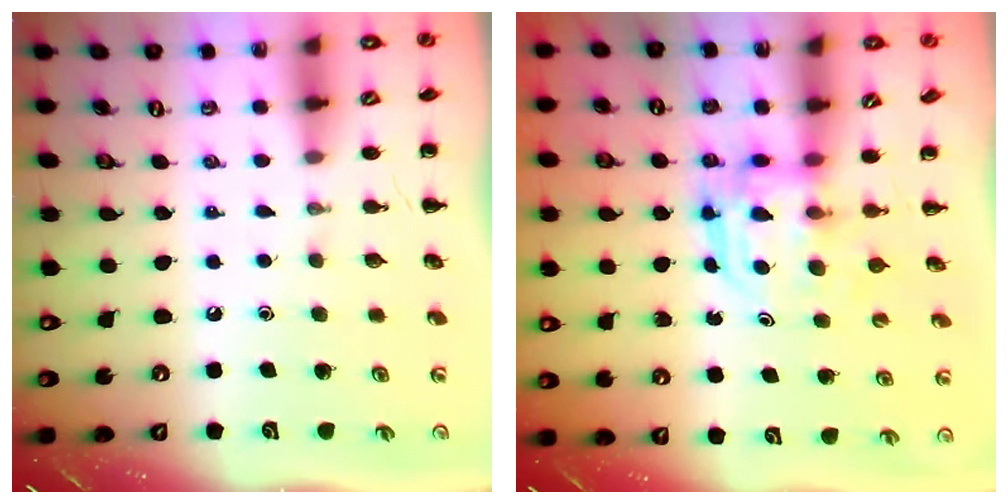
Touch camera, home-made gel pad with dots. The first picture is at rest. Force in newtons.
{"total": 3.2, "press": 3.2, "slide": 0.2}